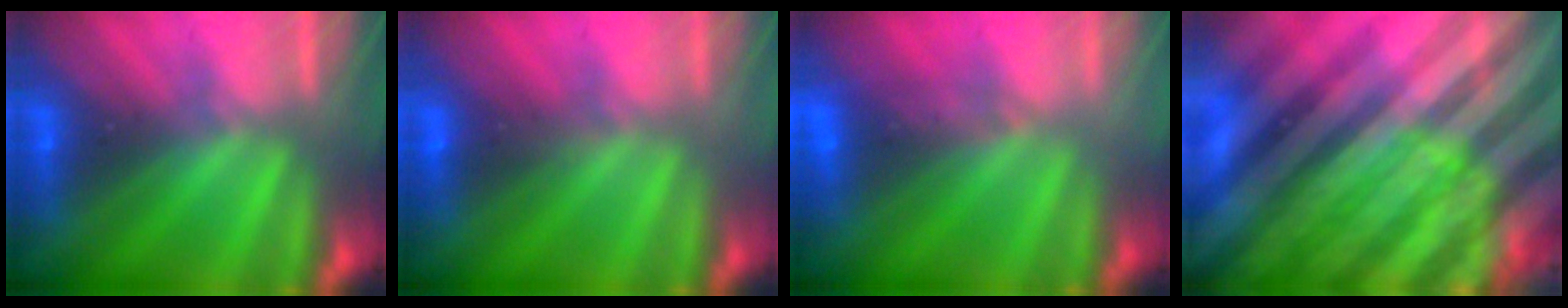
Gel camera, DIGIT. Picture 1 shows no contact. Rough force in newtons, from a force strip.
{"total": 2.9}
{"total": 3.8}
{"total": 8.6}